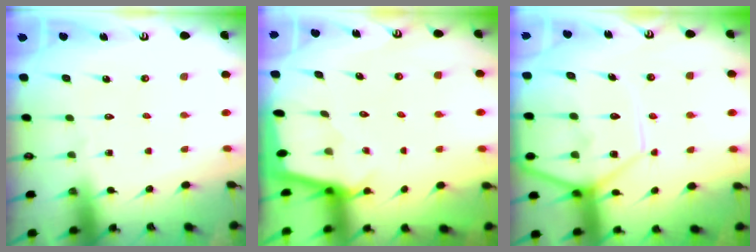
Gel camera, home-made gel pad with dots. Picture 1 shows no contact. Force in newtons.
{"total": 1.6, "press": 1.6, "slide": 0.3}
{"total": 14.1, "press": 14.0, "slide": 1.2}